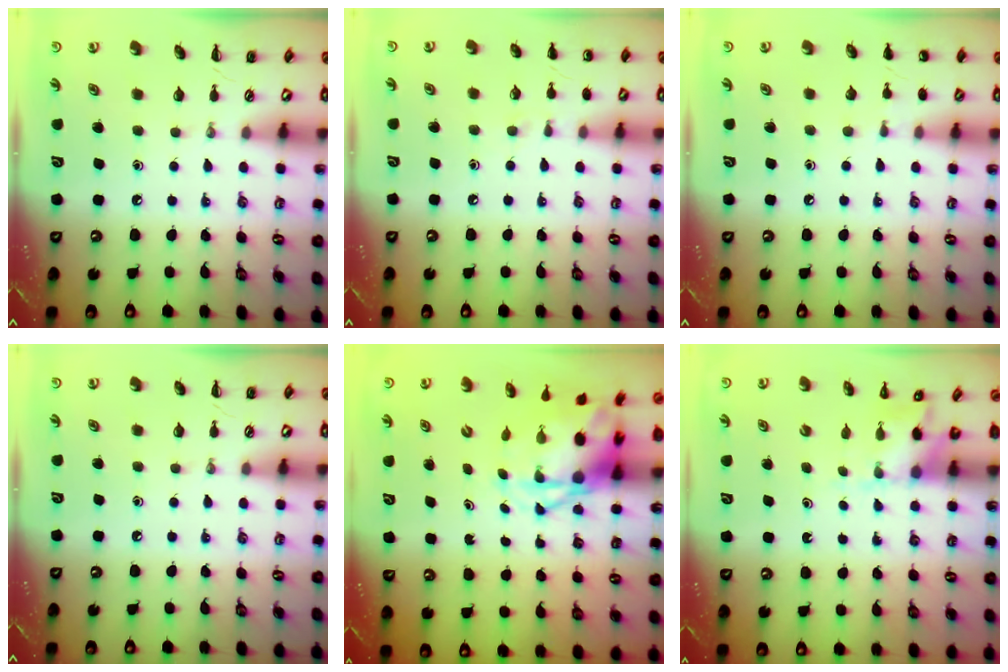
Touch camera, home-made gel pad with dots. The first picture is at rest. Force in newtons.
{"total": 5.6, "press": 5.3, "slide": 1.7}
{"total": 4.7, "press": 4.5, "slide": 1.4}
{"total": 0.0}
{"total": 4.7, "press": 4.5, "slide": 1.1}
{"total": 2.3, "press": 2.3, "slide": 0.6}